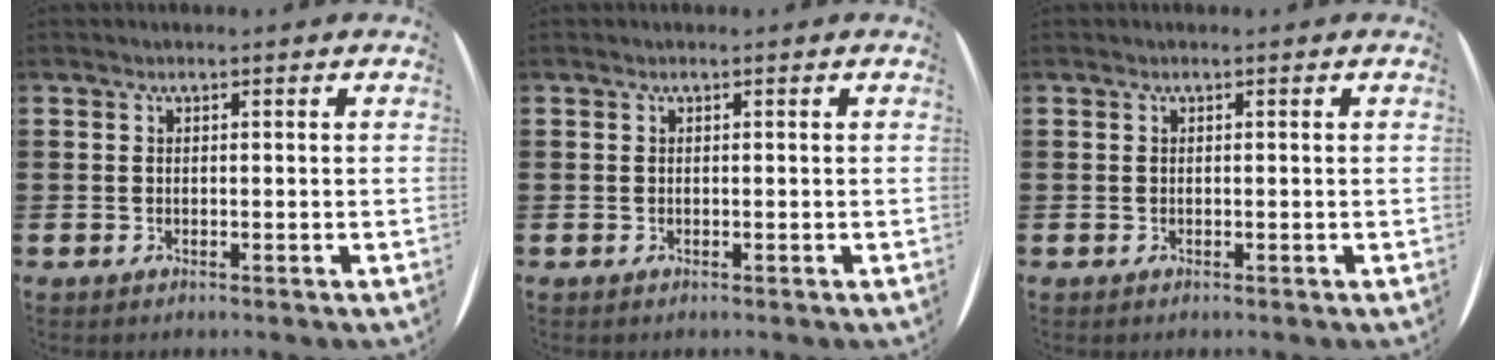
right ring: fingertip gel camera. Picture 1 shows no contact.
{"total": 0.0}
{"total": 0.0}